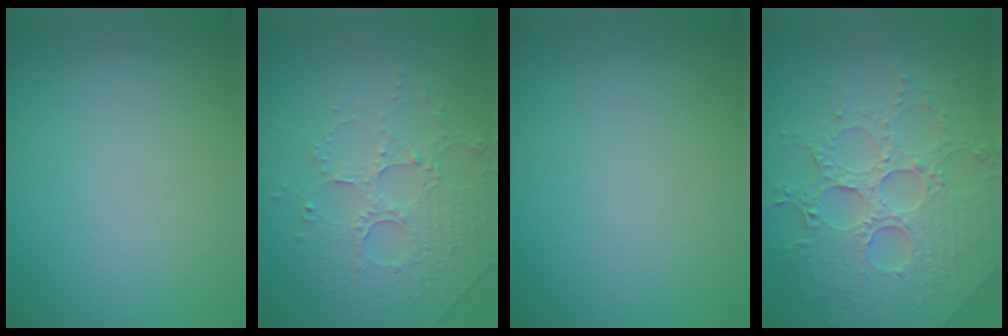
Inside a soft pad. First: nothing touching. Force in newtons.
{"total": 5.0, "press": 3.4, "slide": 3.7}
{"total": 0.0}
{"total": 7.4, "press": 5.5, "slide": 4.9}